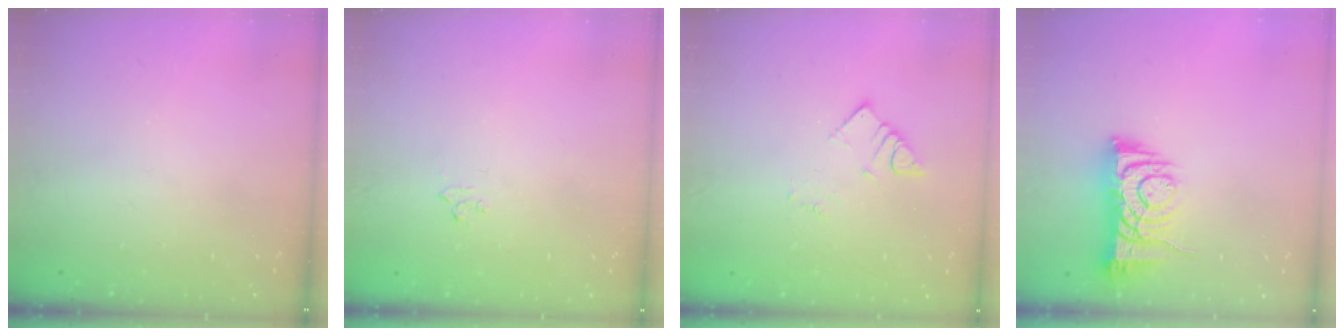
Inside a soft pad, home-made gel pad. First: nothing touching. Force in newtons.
{"total": 2.9, "press": 2.8, "slide": 0.4}
{"total": 3.2, "press": 3.2, "slide": 0.1}
{"total": 8.0, "press": 7.9, "slide": 1.3}